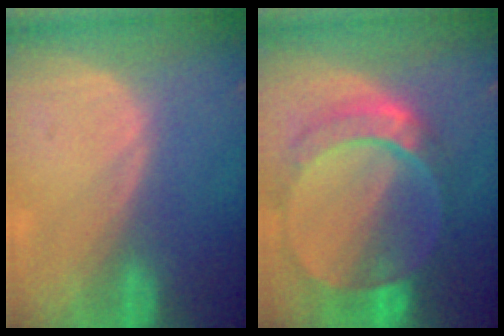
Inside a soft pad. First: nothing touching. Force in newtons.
{"total": 9.8, "press": 8.4, "slide": 5.0}